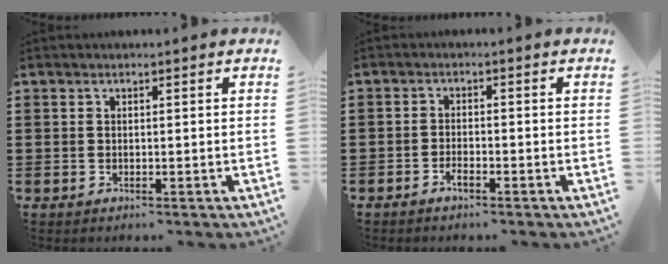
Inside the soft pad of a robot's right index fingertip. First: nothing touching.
{"total": 1.6, "force": [-1.2, 0.4, 0.9], "torque": [-0.019, -0.003, -0.022]}